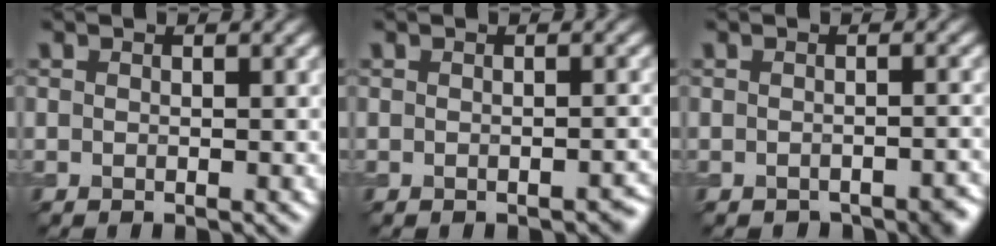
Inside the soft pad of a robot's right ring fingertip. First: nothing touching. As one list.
[{"total": 0.9, "force": [-0.8, 0.2, 0.5], "torque": [-0.007, -0.001, -0.007]}, {"total": 2.3, "force": [-2.0, 0.8, 0.8], "torque": [-0.006, 0.000, -0.021]}]